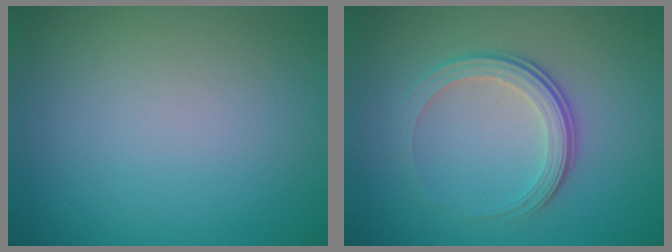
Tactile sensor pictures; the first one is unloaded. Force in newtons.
{"total": 3.7, "press": 2.6, "slide": 2.7}